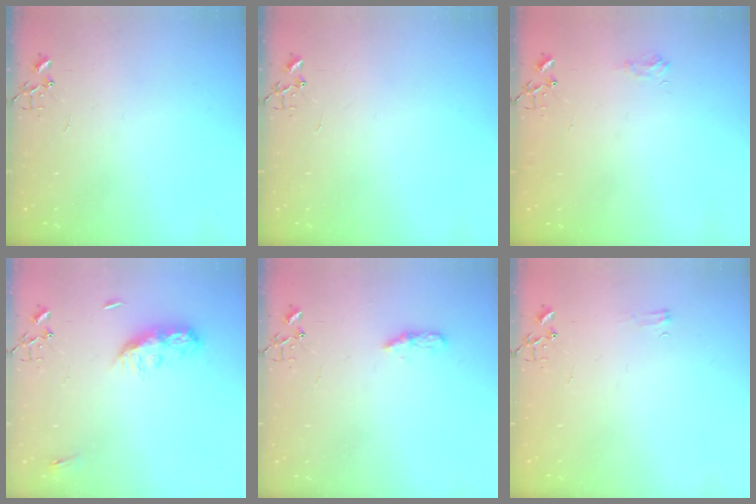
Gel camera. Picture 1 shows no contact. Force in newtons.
{"total": 0.0}
{"total": 6.3, "press": 6.3, "slide": 0.8}
{"total": 8.7, "press": 8.7, "slide": 0.4}
{"total": 4.9, "press": 4.8, "slide": 0.6}
{"total": 4.4, "press": 4.3, "slide": 0.5}